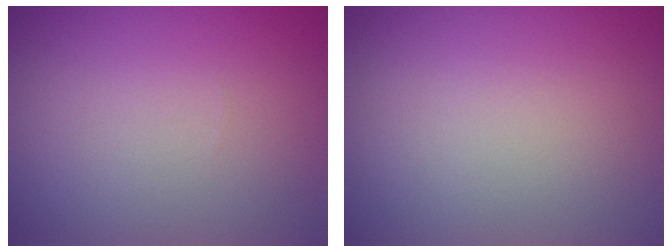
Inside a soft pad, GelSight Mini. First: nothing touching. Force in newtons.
{"total": 0.0}